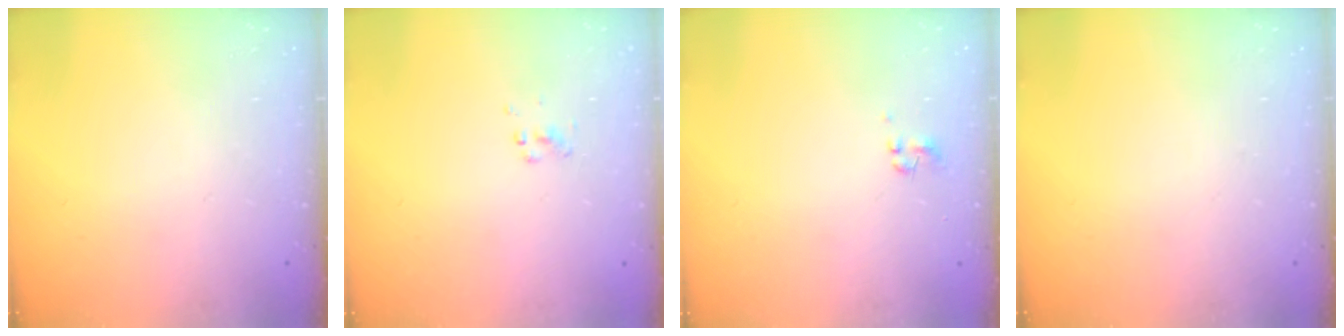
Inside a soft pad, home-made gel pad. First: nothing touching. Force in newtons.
{"total": 1.5, "press": 1.5, "slide": 0.1}
{"total": 0.0}
{"total": 0.0}